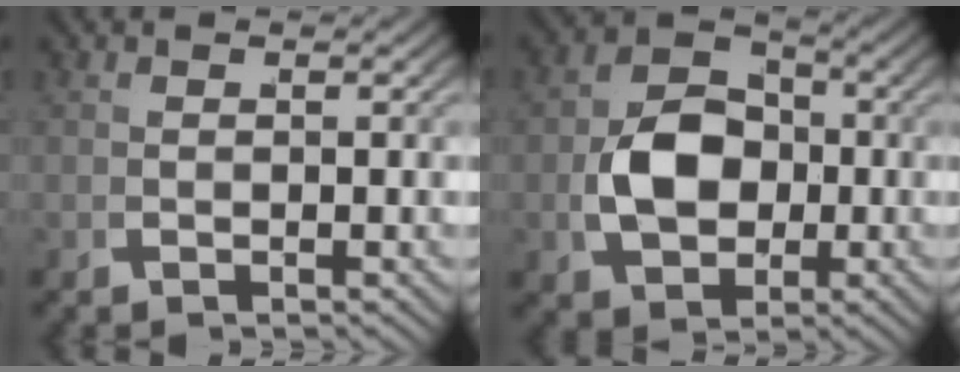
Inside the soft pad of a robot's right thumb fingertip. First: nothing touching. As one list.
[{"total": 8.0, "force": [0.0, 5.9, 5.4], "torque": [-0.109, -0.012, 0.008]}]